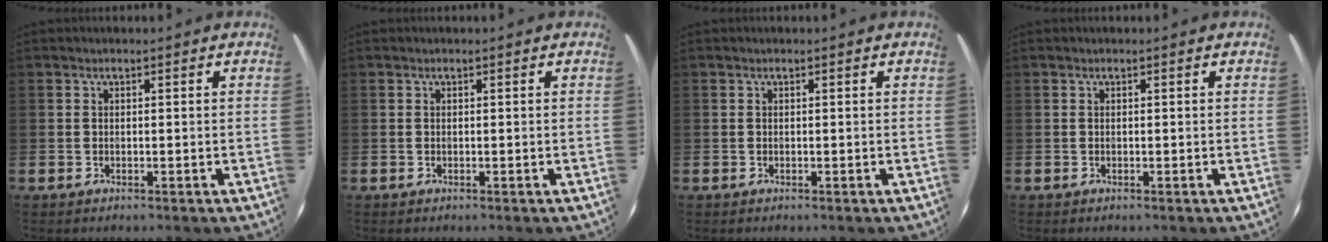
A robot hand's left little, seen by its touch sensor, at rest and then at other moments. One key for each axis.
{"total": 0.0}
{"total": 0.0}
{"total": 0.0}